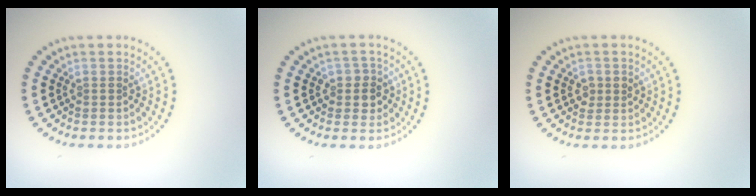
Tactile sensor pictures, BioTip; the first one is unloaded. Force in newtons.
{"total": 1.9, "press": 1.7, "slide": 0.8}
{"total": 1.5, "press": 1.4, "slide": 0.3}